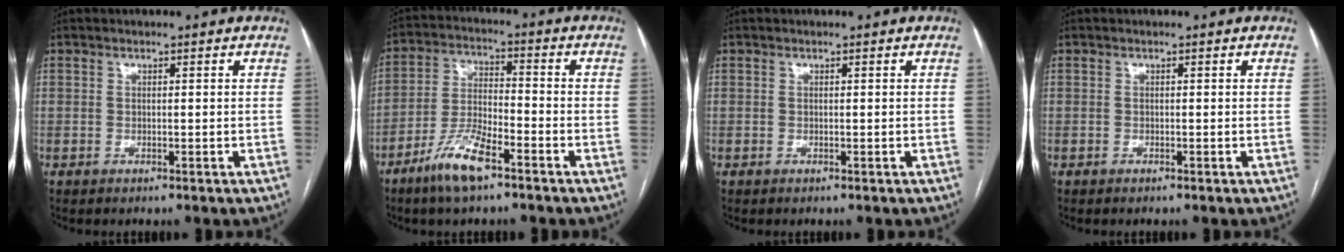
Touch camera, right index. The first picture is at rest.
{"total": 8.9, "force": [-5.8, 1.9, 6.5], "torque": [-0.137, -0.008, -0.113]}
{"total": 0.0}
{"total": 0.0}